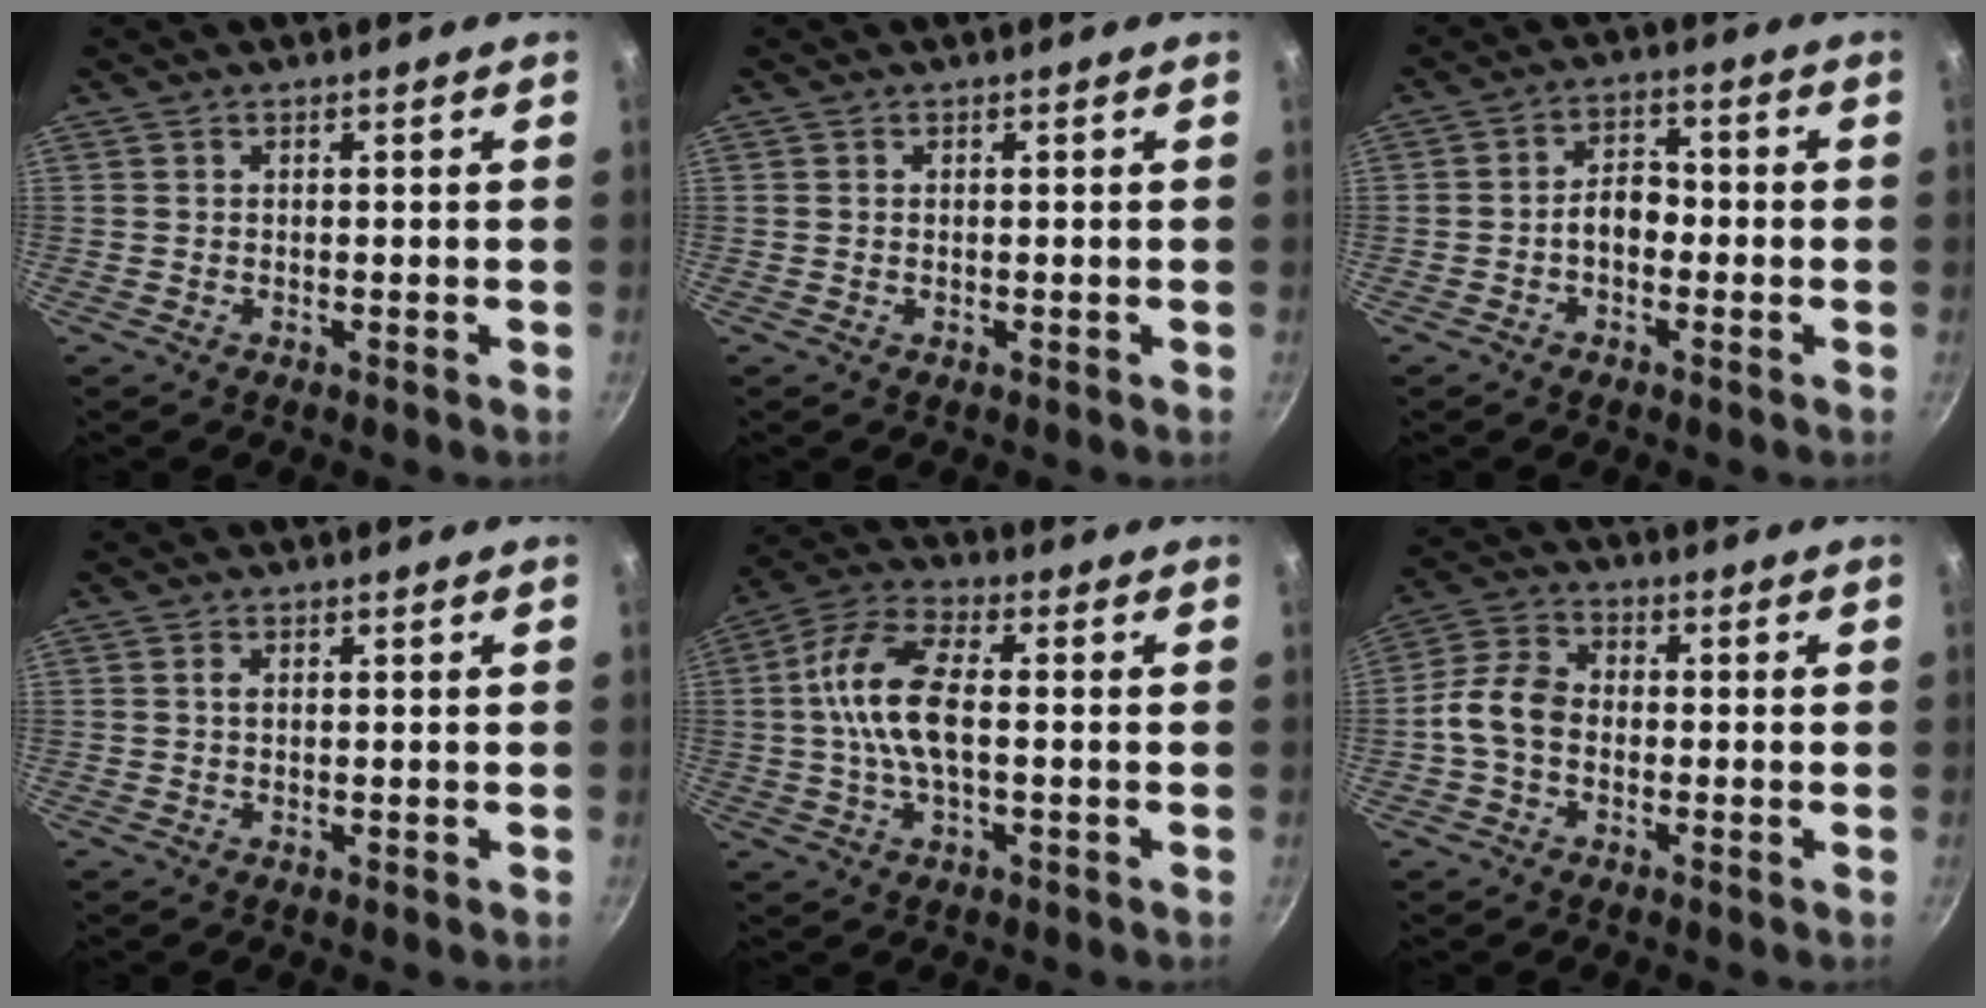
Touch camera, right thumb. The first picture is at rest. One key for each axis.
{"total": 0.0}
{"total": 4.9, "fx": -1.4, "fy": 3.4, "fz": 3.3, "tx": -0.031, "ty": 0.026, "tz": -0.031}
{"total": 0.9, "fx": 0.2, "fy": 0.5, "fz": 0.7, "tx": -0.014, "ty": 0.002, "tz": 0.002}
{"total": 11.8, "fx": -0.1, "fy": 5.4, "fz": 10.5, "tx": -0.209, "ty": 0.028, "tz": -0.015}
{"total": 7.8, "fx": -1.4, "fy": 5.7, "fz": 5.2, "tx": -0.092, "ty": 0.030, "tz": -0.044}